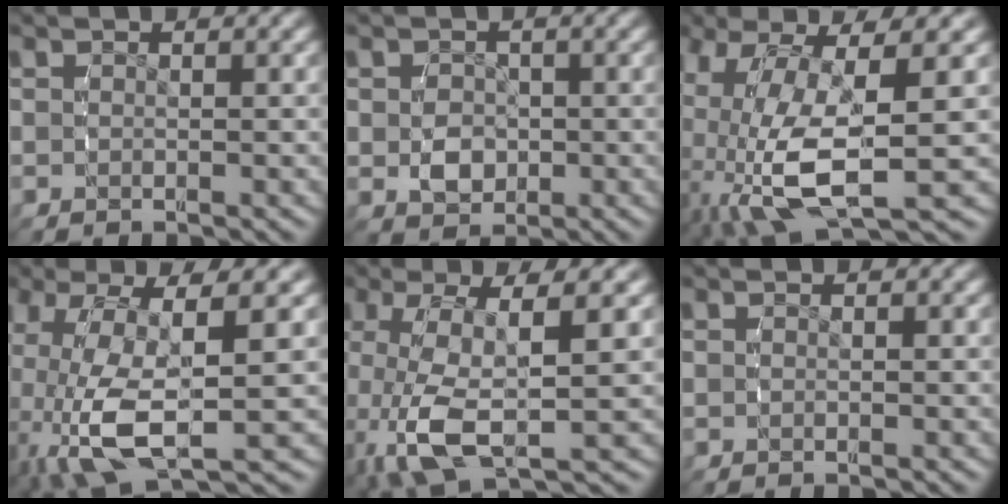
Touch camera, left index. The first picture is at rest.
{"total": 2.2, "force": [-0.3, 1.8, 1.3], "torque": [-0.010, -0.010, 0.002]}
{"total": 10.6, "force": [-1.8, 5.4, 8.9], "torque": [-0.187, -0.028, -0.011]}
{"total": 8.8, "force": [-1.5, 3.9, 7.8], "torque": [-0.163, -0.022, -0.004]}
{"total": 7.5, "force": [-1.1, 3.3, 6.6], "torque": [-0.138, -0.025, 0.004]}
{"total": 0.0}